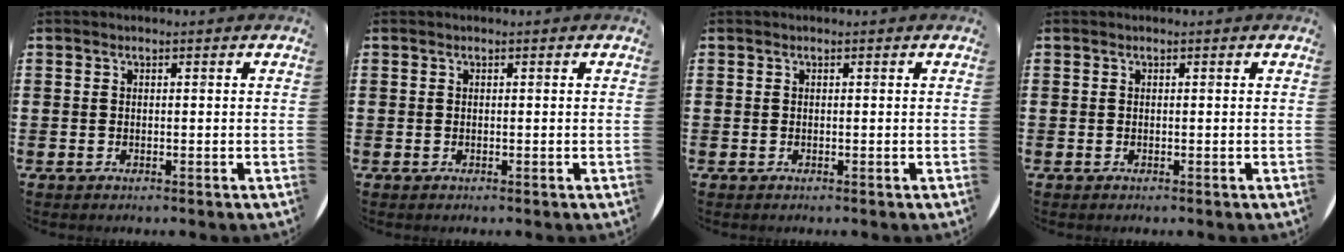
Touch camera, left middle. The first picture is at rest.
{"total": 0.0}
{"total": 0.0}
{"total": 0.0}